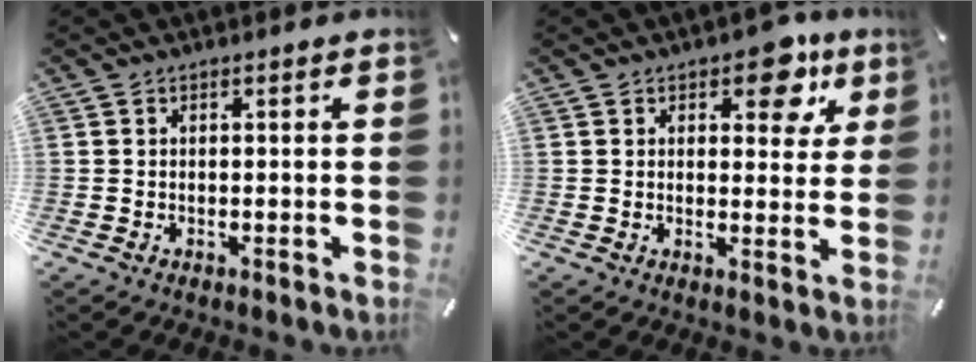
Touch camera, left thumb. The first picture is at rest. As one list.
[{"total": 9.6, "force": [5.3, 5.4, 6.0], "torque": [-0.050, -0.028, 0.083]}]